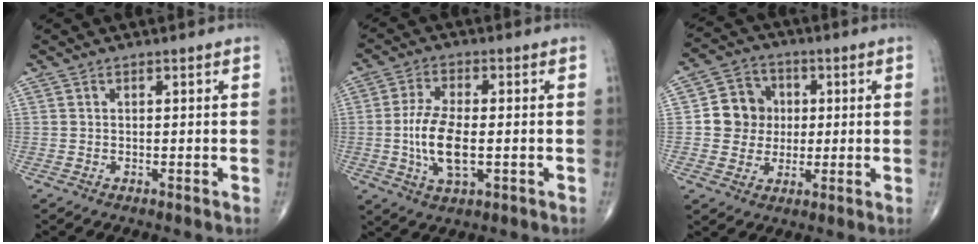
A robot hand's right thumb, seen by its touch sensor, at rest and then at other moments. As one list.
[{"total": 9.8, "force": [-1.2, 4.3, 8.7], "torque": [-0.177, -0.001, -0.023]}, {"total": 9.1, "force": [0.6, 8.4, 3.4], "torque": [-0.018, 0.009, 0.003]}]